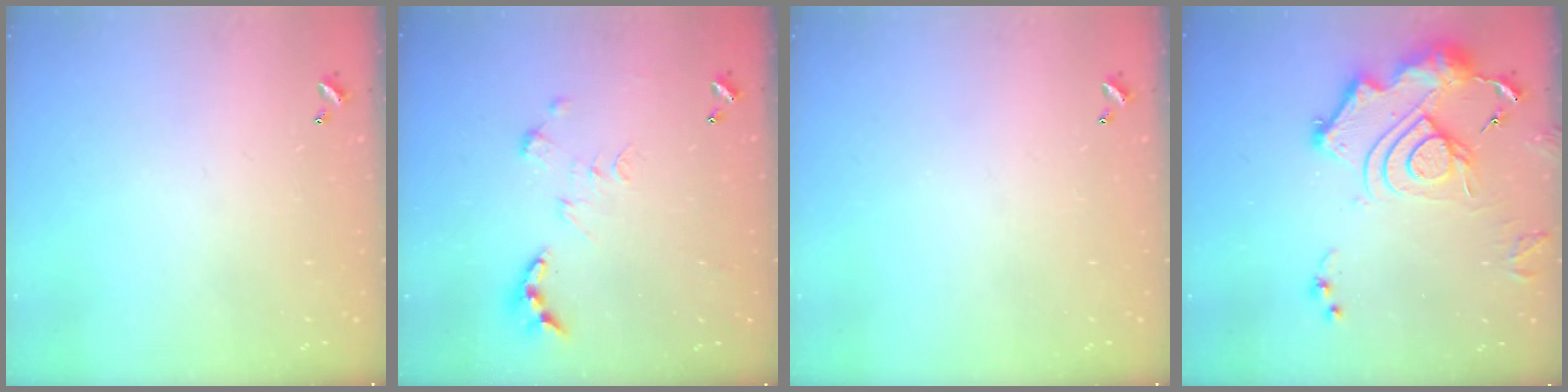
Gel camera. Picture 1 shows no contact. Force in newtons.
{"total": 0.0}
{"total": 0.0}
{"total": 16.8, "press": 16.7, "slide": 2.0}